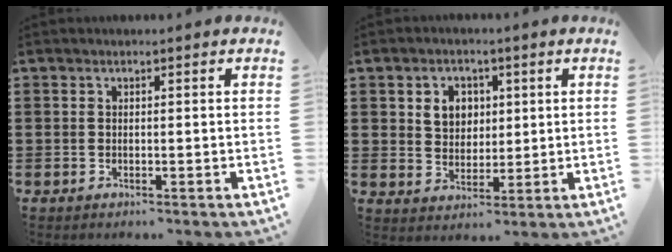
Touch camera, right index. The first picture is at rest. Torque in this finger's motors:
{"motor_torque": [0.38, 0.37, 0.35, 0.07]}